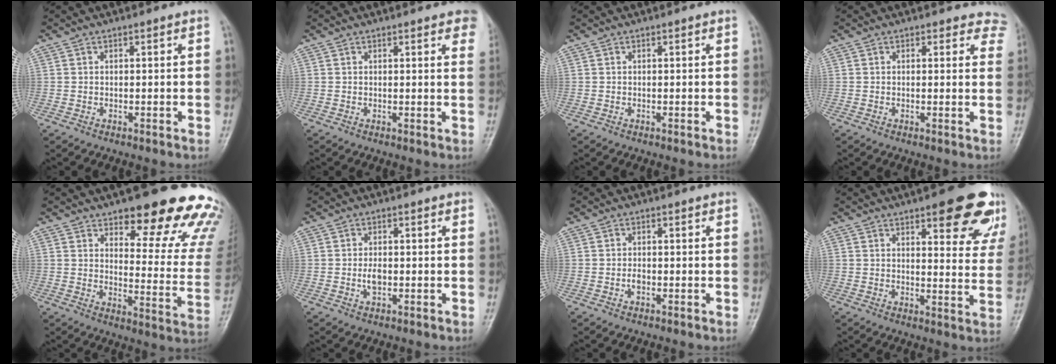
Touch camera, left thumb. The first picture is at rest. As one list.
[{"total": 6.4, "force": [4.4, 2.0, 4.3], "torque": [-0.028, -0.008, 0.040]}, {"total": 0.0}, {"total": 4.8, "force": [4.1, 2.4, 0.1], "torque": [0.048, -0.015, 0.018]}, {"total": 23.1, "force": [15.5, 7.8, 15.2], "torque": [-0.138, -0.081, 0.188]}, {"total": 2.5, "force": [-0.4, 1.5, 2.0], "torque": [-0.034, 0.000, -0.009]}, {"total": 1.2, "force": [-0.4, 0.8, 0.9], "torque": [-0.012, 0.001, -0.009]}, {"total": 15.3, "force": [9.0, 5.1, 11.3], "torque": [-0.094, -0.045, 0.104]}]